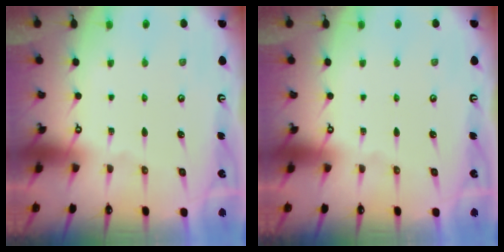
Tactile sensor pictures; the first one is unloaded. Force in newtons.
{"total": 0.0}